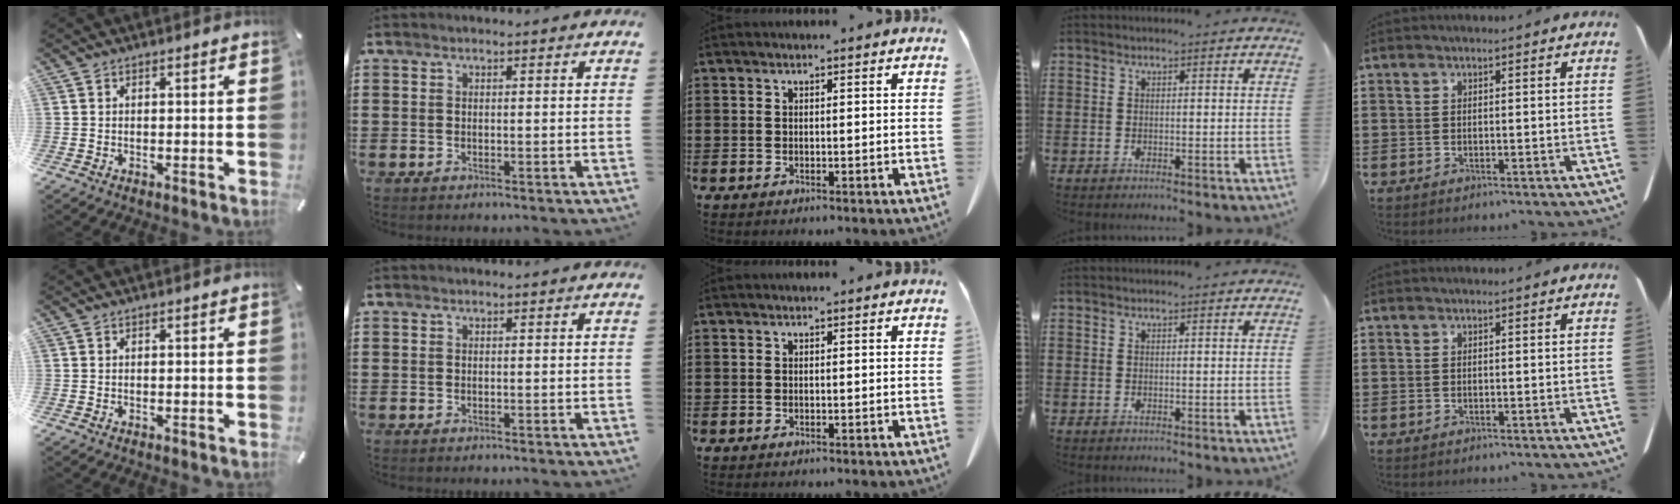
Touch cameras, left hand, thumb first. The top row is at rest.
{}